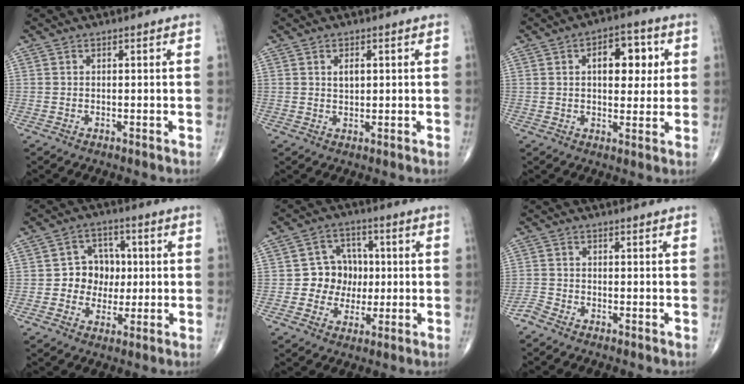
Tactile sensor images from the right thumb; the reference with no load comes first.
{"total": 2.3, "force": [0.7, 1.4, 1.6], "torque": [-0.018, -0.003, 0.011]}
{"total": 9.9, "force": [2.5, 5.6, 7.8], "torque": [-0.065, 0.001, 0.031]}
{"total": 8.1, "force": [-0.1, 7.1, 3.9], "torque": [-0.004, 0.015, -0.008]}
{"total": 8.5, "force": [-0.3, 7.7, 3.5], "torque": [-0.001, 0.018, -0.010]}
{"total": 2.0, "force": [-1.9, 0.4, 0.6], "torque": [-0.017, 0.000, -0.043]}